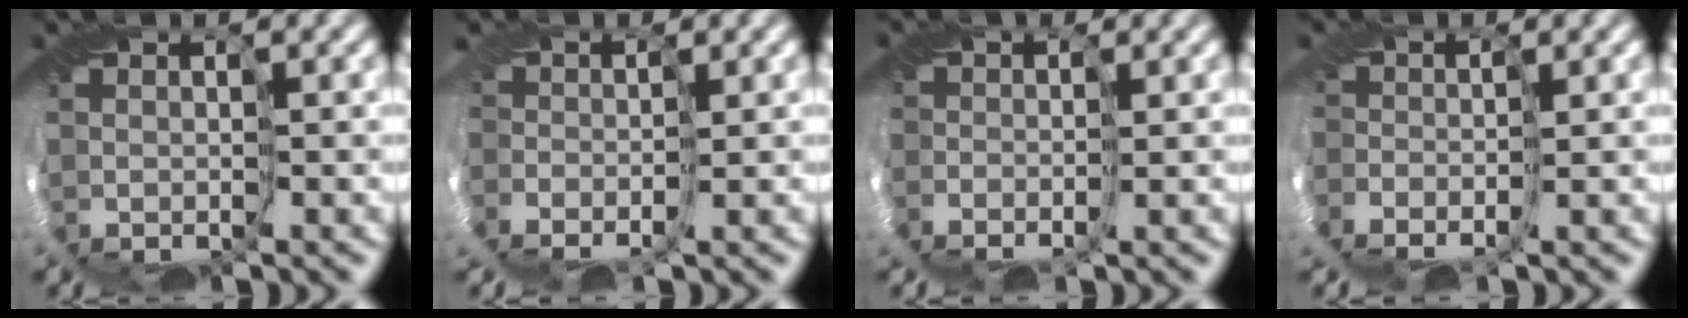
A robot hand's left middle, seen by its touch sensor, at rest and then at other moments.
{"total": 3.0, "force": [-1.5, 2.0, 1.7], "torque": [-0.036, -0.001, -0.023]}
{"total": 1.8, "force": [-0.8, 1.5, 0.6], "torque": [-0.002, -0.001, -0.007]}
{"total": 2.3, "force": [-1.8, 1.2, 0.7], "torque": [-0.008, -0.004, -0.034]}